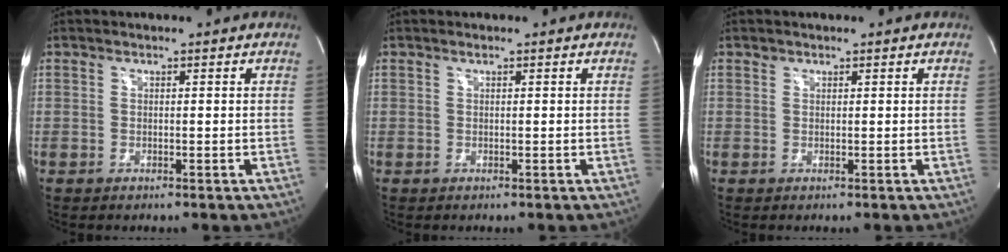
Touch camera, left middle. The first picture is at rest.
{"total": 0.0}
{"total": 0.5, "force": [0.4, 0.3, 0.0], "torque": [-0.001, -0.001, 0.006]}